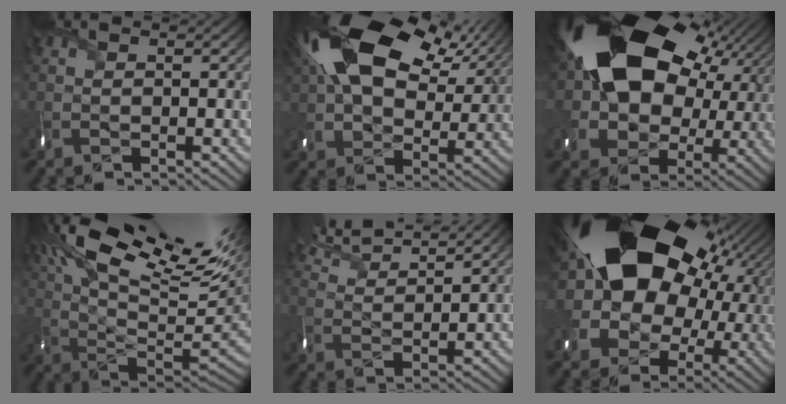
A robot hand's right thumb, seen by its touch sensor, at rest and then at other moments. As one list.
[{"total": 20.3, "force": [8.6, 12.1, 13.9], "torque": [-0.284, 0.042, 0.147]}, {"total": 20.1, "force": [5.1, 14.4, 13.1], "torque": [-0.234, 0.002, 0.100]}, {"total": 20.5, "force": [10.4, 7.1, 16.2], "torque": [-0.309, 0.051, 0.174]}, {"total": 7.8, "force": [6.9, 1.0, 3.3], "torque": [-0.083, 0.024, 0.125]}, {"total": 22.6, "force": [5.7, 15.8, 15.2], "torque": [-0.280, 0.012, 0.101]}]